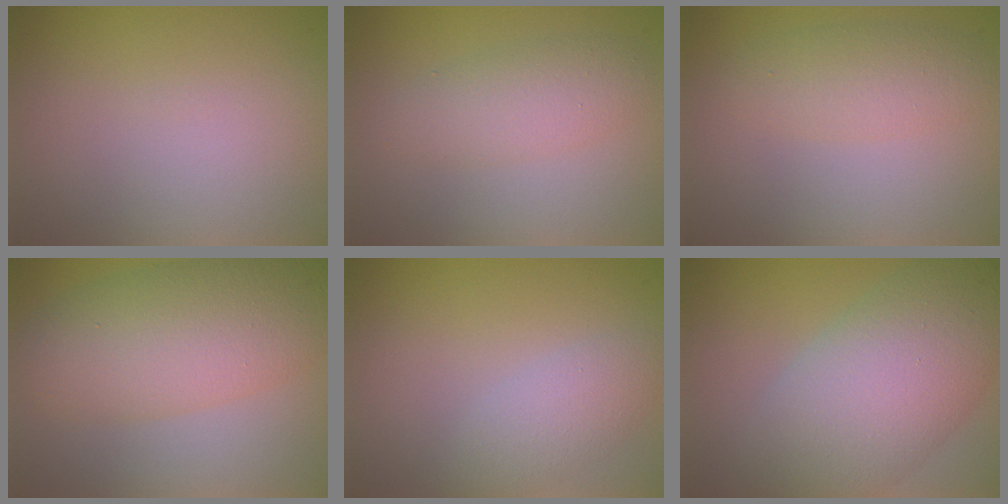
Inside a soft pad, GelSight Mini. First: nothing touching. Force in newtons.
{"total": 3.0, "press": 3.0, "slide": 0.2}
{"total": 2.8, "press": 2.8, "slide": 0.0}
{"total": 7.4, "press": 7.4, "slide": 0.2}
{"total": 2.5, "press": 2.5, "slide": 0.1}
{"total": 9.9, "press": 9.9, "slide": 0.1}